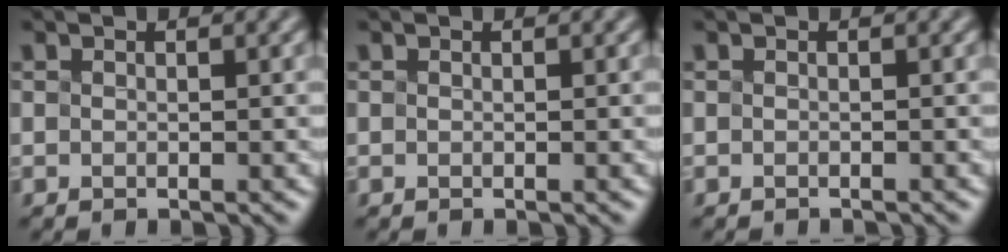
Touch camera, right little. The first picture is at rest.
{"total": 0.0}
{"total": 1.0, "force": [-1.0, 0.0, 0.2], "torque": [0.007, -0.010, -0.017]}